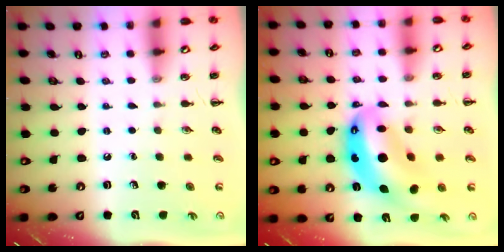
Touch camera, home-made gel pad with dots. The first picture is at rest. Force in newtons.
{"total": 13.6, "press": 13.1, "slide": 3.5}